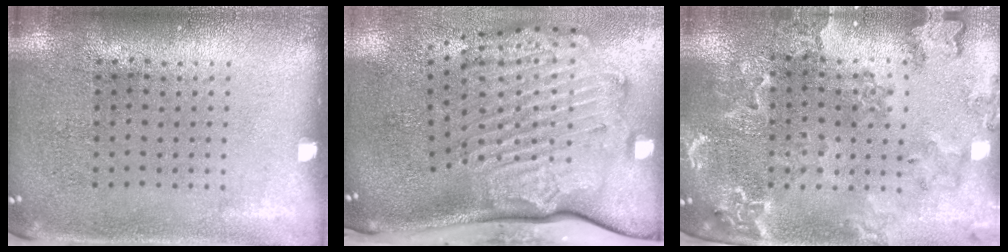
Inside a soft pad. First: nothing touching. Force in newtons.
{"total": 3.6, "press": 2.5, "slide": 2.6}
{"total": 1.8, "press": 1.8, "slide": 0.2}